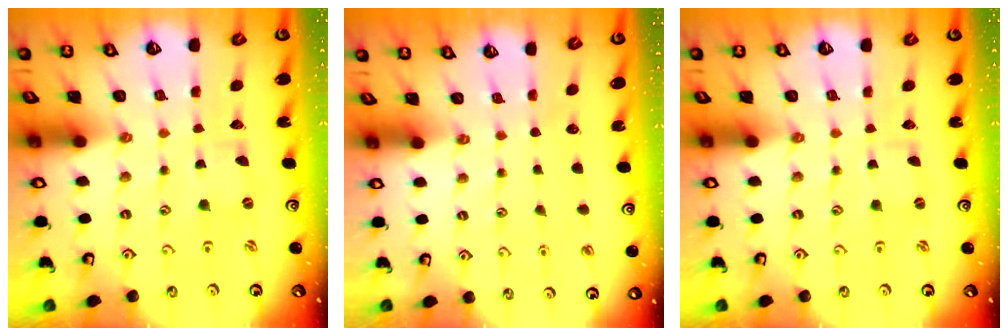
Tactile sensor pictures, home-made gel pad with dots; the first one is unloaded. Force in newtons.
{"total": 0.0}
{"total": 0.7, "press": 0.7, "slide": 0.0}